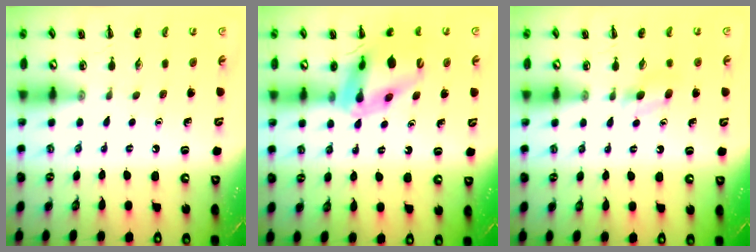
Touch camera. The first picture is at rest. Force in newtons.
{"total": 15.4, "press": 15.1, "slide": 3.0}
{"total": 3.3, "press": 3.0, "slide": 1.3}